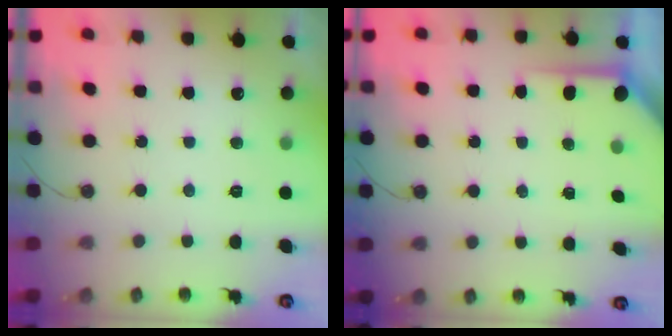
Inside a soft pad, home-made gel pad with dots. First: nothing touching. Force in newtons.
{"total": 4.5, "press": 4.5, "slide": 0.4}